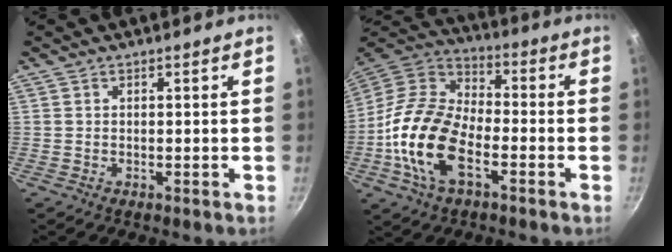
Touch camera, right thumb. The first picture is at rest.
{"total": 18.6, "force": [-5.8, 10.1, 14.4], "torque": [-0.261, 0.034, -0.128]}